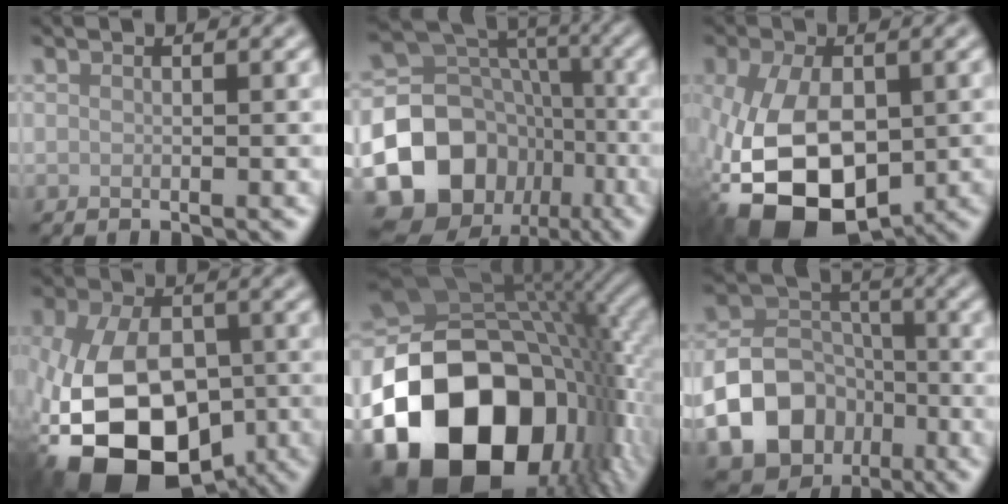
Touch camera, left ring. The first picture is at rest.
{"total": 15.4, "force": [-6.0, 12.7, 6.2], "torque": [-0.135, -0.011, -0.120]}
{"total": 12.7, "force": [-3.7, 7.8, 9.4], "torque": [-0.205, -0.042, -0.052]}
{"total": 15.0, "force": [-5.3, 9.6, 10.3], "torque": [-0.202, -0.040, -0.084]}
{"total": 20.9, "force": [-5.6, 15.0, 13.6], "torque": [-0.270, -0.040, -0.080]}
{"total": 14.2, "force": [-6.4, 11.2, 6.0], "torque": [-0.100, -0.049, -0.125]}